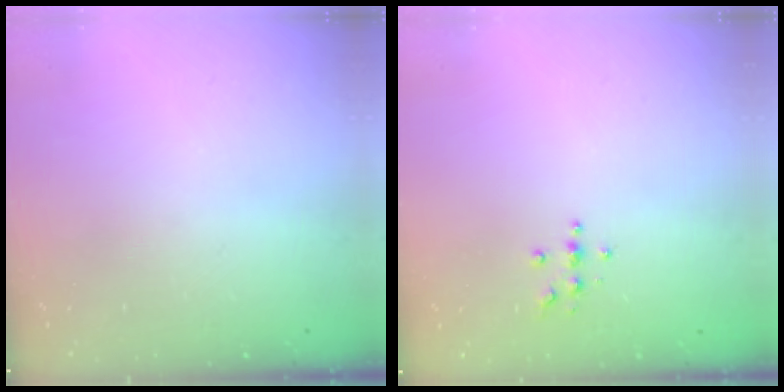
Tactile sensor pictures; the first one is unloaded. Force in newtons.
{"total": 3.7, "press": 3.7, "slide": 0.4}